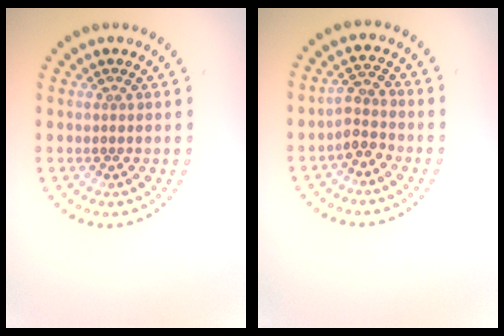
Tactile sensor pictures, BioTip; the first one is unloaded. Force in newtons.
{"total": 2.0, "press": 1.7, "slide": 1.2}